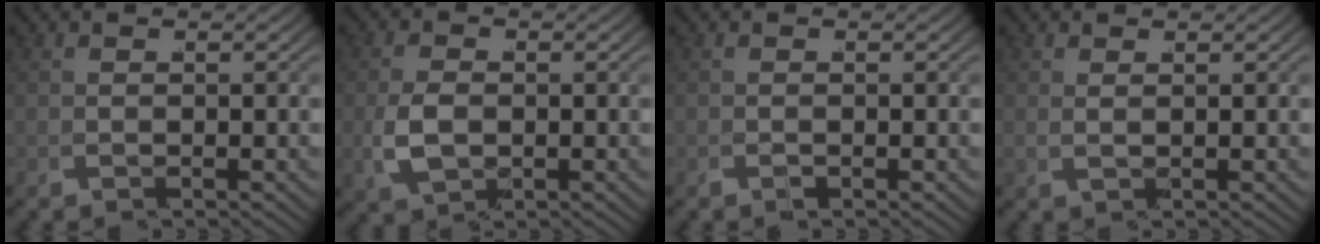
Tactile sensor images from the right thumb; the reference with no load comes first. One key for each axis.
{"total": 3.9, "fx": -0.3, "fy": 2.7, "fz": 2.8, "tx": -0.077, "ty": -0.012, "tz": 0.010}
{"total": 0.0}
{"total": 0.9, "fx": 0.7, "fy": 0.3, "fz": 0.5, "tx": -0.022, "ty": 0.003, "tz": 0.017}